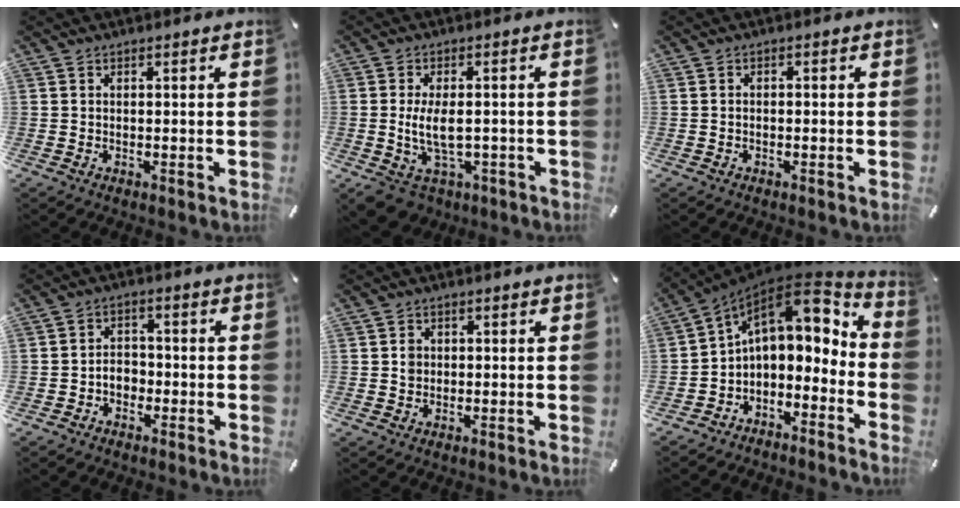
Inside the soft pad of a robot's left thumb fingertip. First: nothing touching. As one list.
[{"total": 9.6, "force": [-1.3, 6.4, 7.0], "torque": [-0.135, 0.007, -0.015]}, {"total": 0.9, "force": [-0.6, 0.5, 0.4], "torque": [-0.009, 0.002, -0.013]}, {"total": 4.0, "force": [-1.9, 3.3, 1.4], "torque": [-0.026, 0.012, -0.036]}, {"total": 2.2, "force": [0.0, 2.1, 0.8], "torque": [-0.011, 0.004, -0.005]}, {"total": 12.0, "force": [4.0, 8.2, 7.8], "torque": [-0.105, -0.036, 0.070]}]